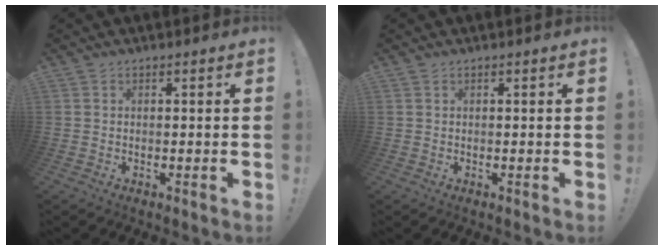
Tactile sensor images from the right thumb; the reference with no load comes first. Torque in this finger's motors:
{"motor_torque": [-0.02, -0.07, -0.15, 0.09, -0.03]}